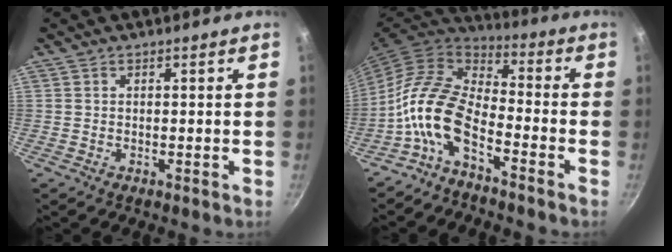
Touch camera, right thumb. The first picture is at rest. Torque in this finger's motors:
{"motor_torque": [0.21, 0.43, 1.41, -1.36, 0.24]}